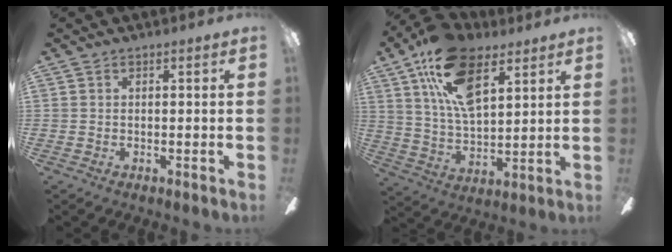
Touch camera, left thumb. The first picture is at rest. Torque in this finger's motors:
{"motor_torque": [0.09, 0.49, 1.82, -0.95, 0.47]}